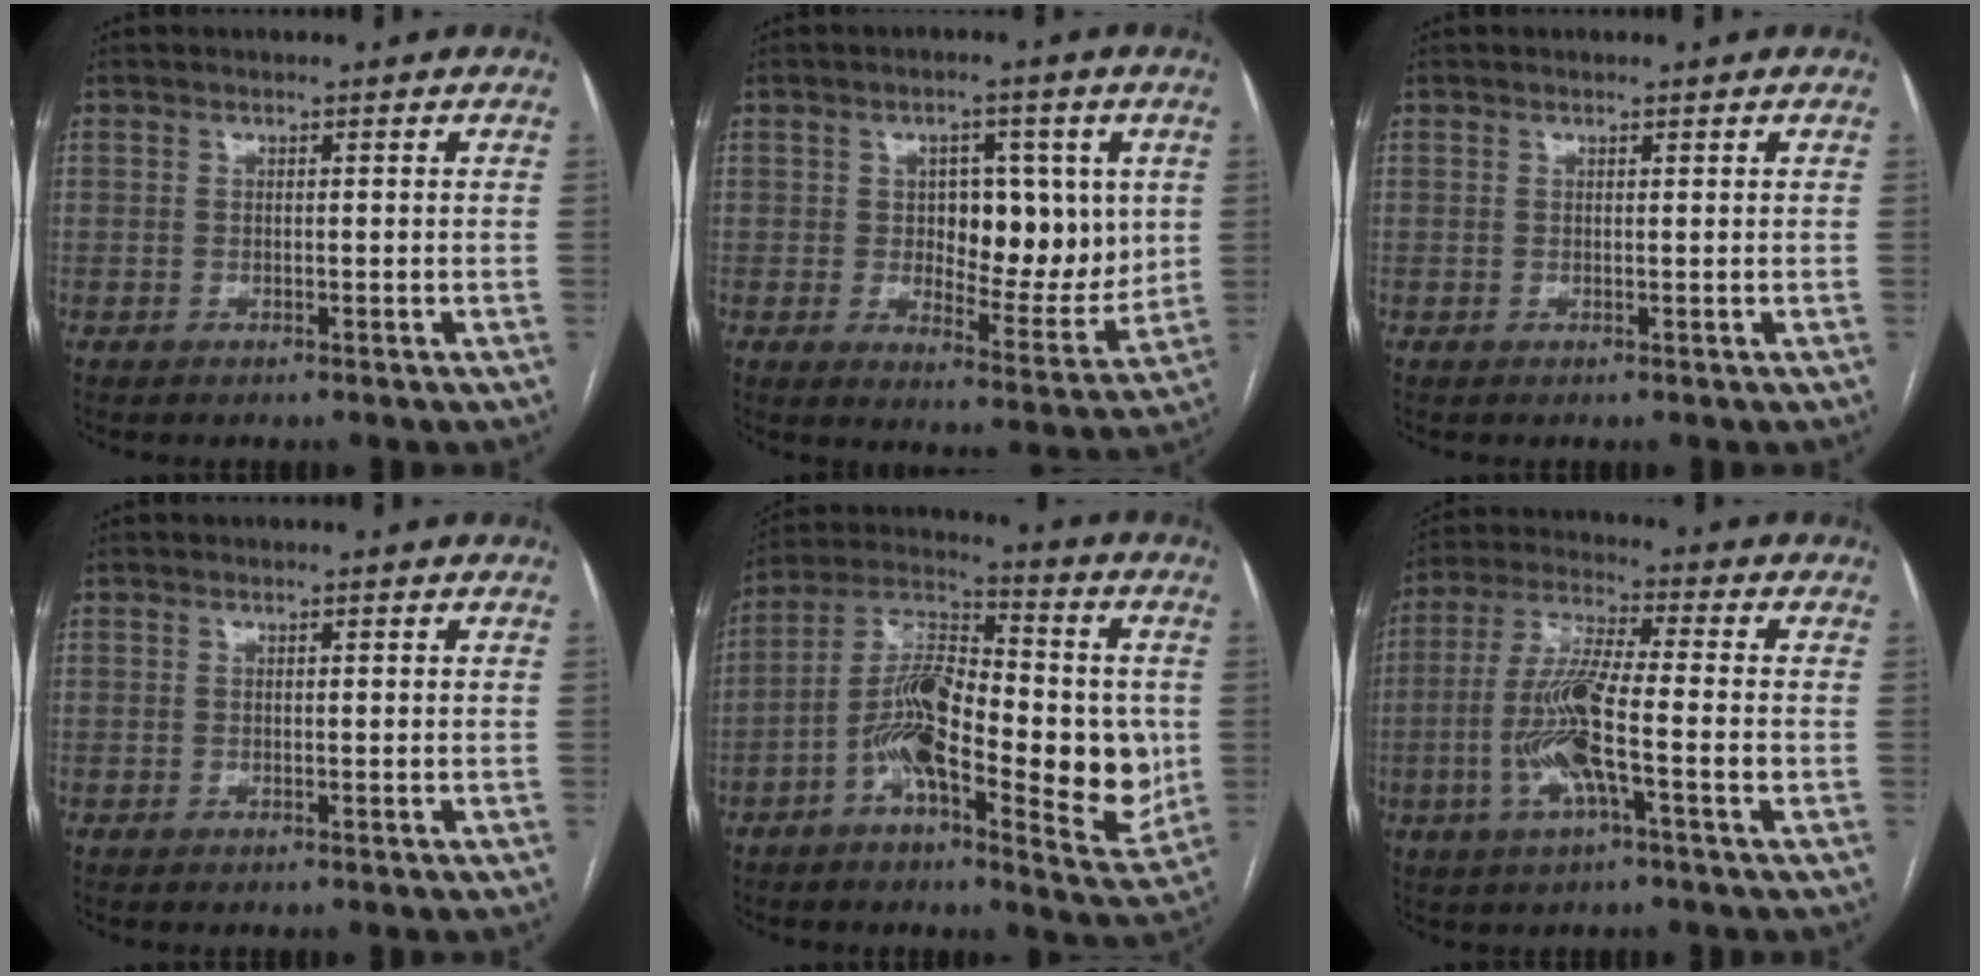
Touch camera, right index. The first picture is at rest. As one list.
[{"total": 11.3, "force": [1.7, 5.8, 9.6], "torque": [-0.120, 0.006, 0.037]}, {"total": 0.0}, {"total": 0.0}, {"total": 18.8, "force": [-2.9, 6.6, 17.4], "torque": [-0.283, 0.014, -0.050]}, {"total": 10.9, "force": [-2.6, 1.2, 10.5], "torque": [-0.216, 0.001, -0.055]}]